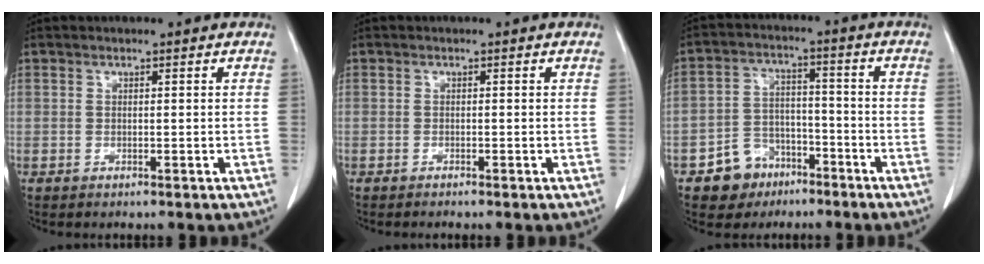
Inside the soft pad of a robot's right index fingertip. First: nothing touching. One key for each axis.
{"total": 0.0}
{"total": 7.4, "fx": -4.4, "fy": 5.7, "fz": 1.5, "tx": -0.024, "ty": 0.016, "tz": -0.066}